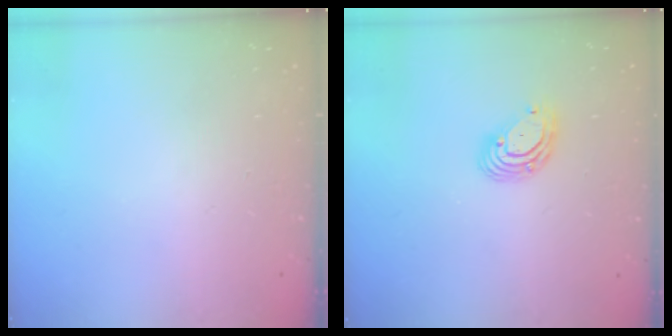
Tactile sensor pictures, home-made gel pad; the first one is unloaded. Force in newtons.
{"total": 6.5, "press": 6.5, "slide": 1.1}